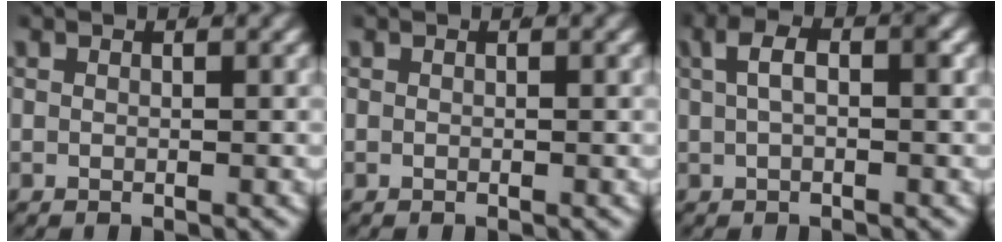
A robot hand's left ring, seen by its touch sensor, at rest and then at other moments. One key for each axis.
{"total": 0.0}
{"total": 3.3, "fx": 1.0, "fy": 1.2, "fz": 2.9, "tx": -0.039, "ty": 0.013, "tz": 0.013}